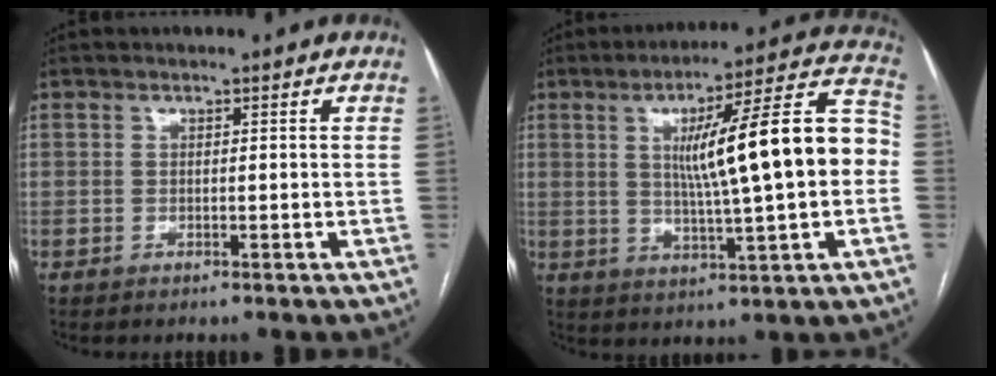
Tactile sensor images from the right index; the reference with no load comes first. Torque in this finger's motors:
{"motor_torque": [1.52, 0.53, 1.05, 0.21]}